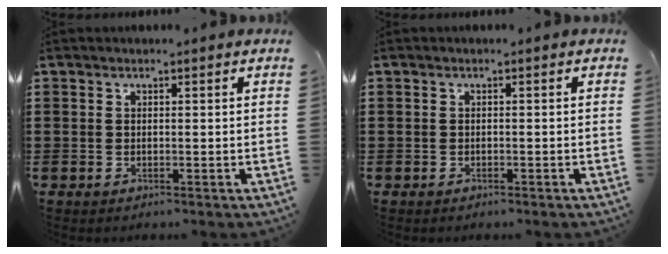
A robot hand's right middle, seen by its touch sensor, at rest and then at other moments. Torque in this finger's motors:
{"motor_torque": [-0.14, 0.01, 0.04, -0.01]}